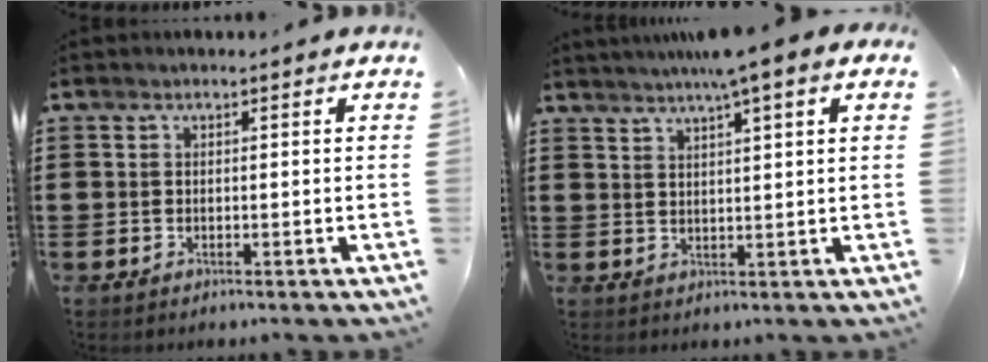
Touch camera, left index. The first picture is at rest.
{"total": 4.9, "force": [3.5, -0.3, 3.4], "torque": [-0.074, 0.000, 0.061]}